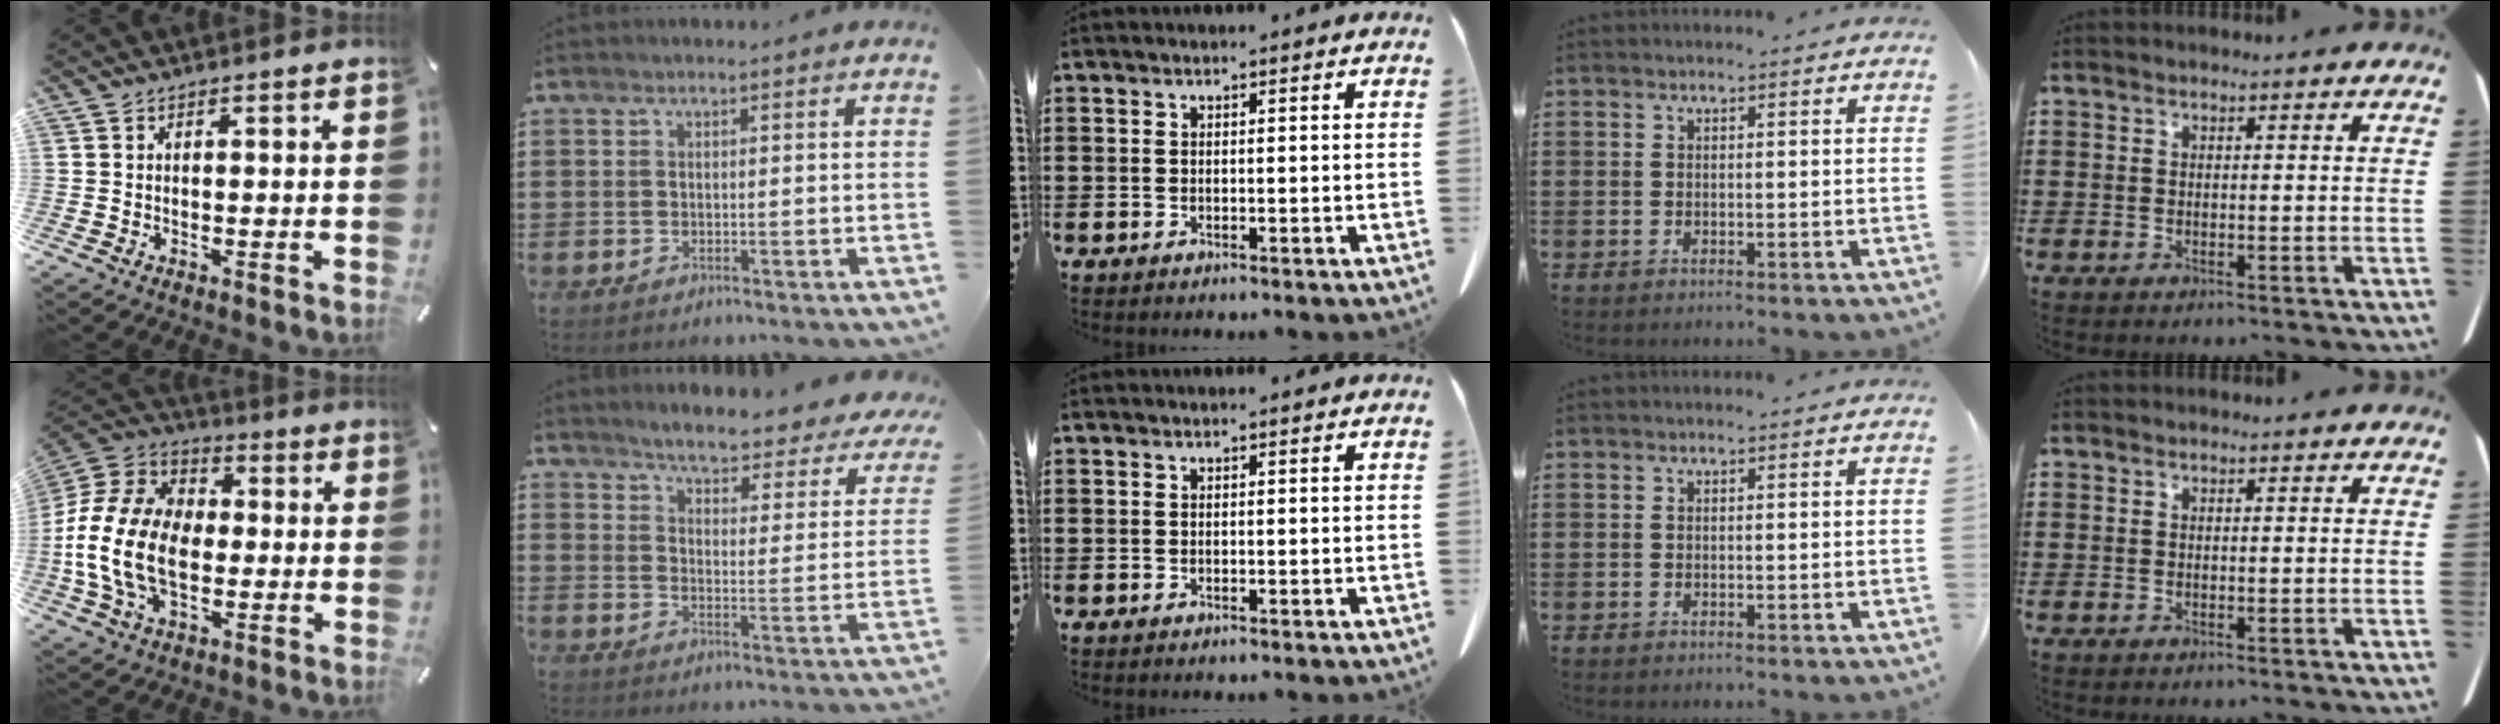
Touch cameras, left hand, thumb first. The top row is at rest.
{"thumb": {"total": 17.6, "force": [-3.0, 12.3, 12.2], "torque": [-0.273, 0.023, -0.054]}, "index": {"total": 4.2, "force": [4.1, -0.1, 1.2], "torque": [-0.047, -0.036, 0.062]}}